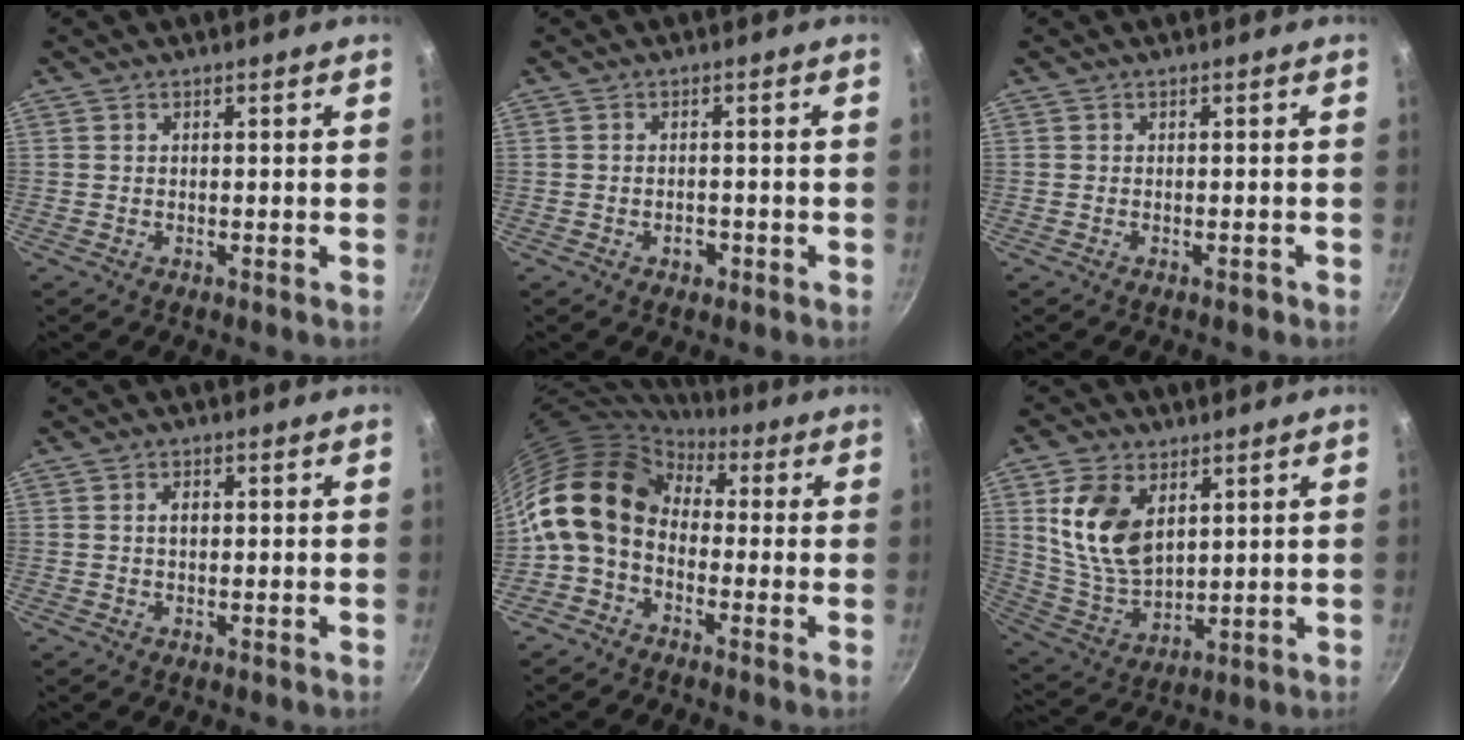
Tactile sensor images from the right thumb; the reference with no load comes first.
{"total": 2.2, "force": [-1.0, 1.5, 1.3], "torque": [-0.012, 0.011, -0.013]}
{"total": 0.9, "force": [-0.6, 0.4, 0.6], "torque": [-0.007, 0.008, -0.006]}
{"total": 2.0, "force": [0.3, 1.3, 1.5], "torque": [-0.018, 0.005, 0.005]}
{"total": 13.8, "force": [0.3, 10.1, 9.3], "torque": [-0.155, 0.034, -0.020]}
{"total": 13.7, "force": [4.5, 8.7, 9.5], "torque": [-0.164, -0.029, 0.100]}